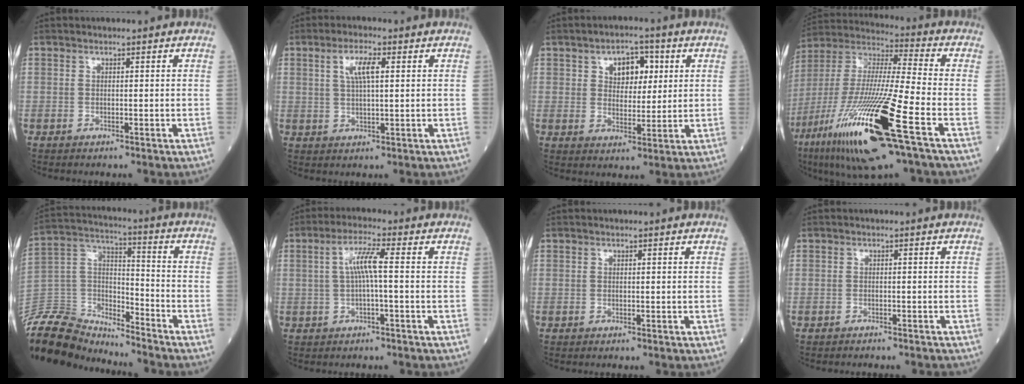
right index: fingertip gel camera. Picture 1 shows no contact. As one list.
[{"total": 4.6, "force": [1.5, 0.9, 4.2], "torque": [-0.083, 0.006, 0.030]}, {"total": 6.3, "force": [2.3, 3.7, 4.5], "torque": [-0.062, 0.014, 0.037]}, {"total": 23.8, "force": [-10.6, 1.7, 21.2], "torque": [-0.430, -0.055, -0.198]}, {"total": 17.3, "force": [-16.5, 4.2, 2.6], "torque": [-0.064, 0.045, -0.299]}, {"total": 4.6, "force": [0.2, 0.1, 4.6], "torque": [-0.088, 0.014, 0.005]}, {"total": 0.0}, {"total": 4.1, "force": [-3.9, 0.8, 1.1], "torque": [-0.013, -0.006, -0.047]}]